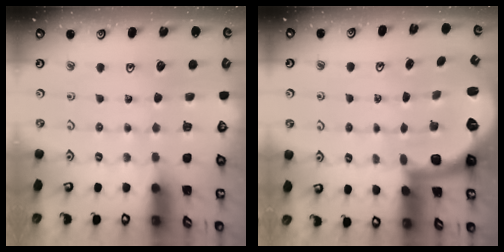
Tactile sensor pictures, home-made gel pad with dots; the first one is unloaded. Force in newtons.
{"total": 1.9, "press": 1.8, "slide": 0.5}